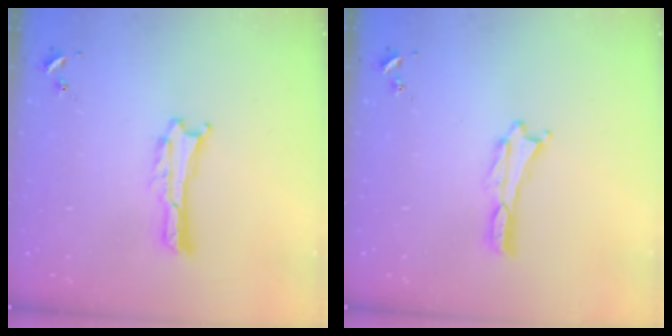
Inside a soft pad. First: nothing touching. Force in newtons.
{"total": 0.0}